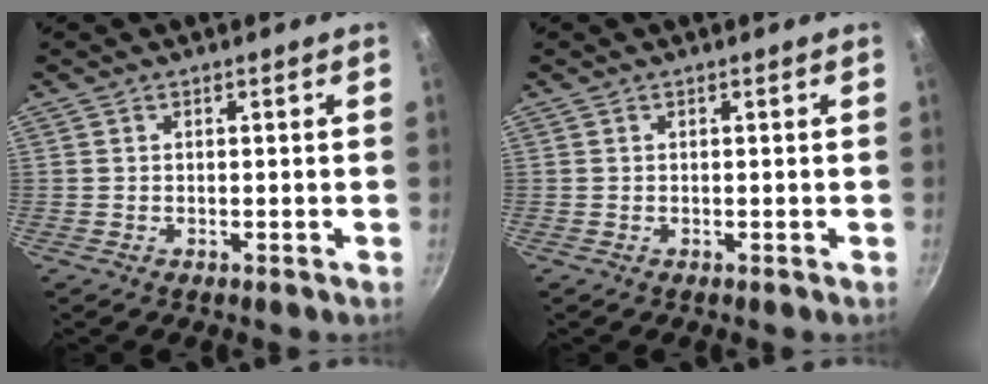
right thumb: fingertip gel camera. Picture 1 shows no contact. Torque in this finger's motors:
{"motor_torque": [0.00, 0.00, 0.00, 0.00, 0.00]}